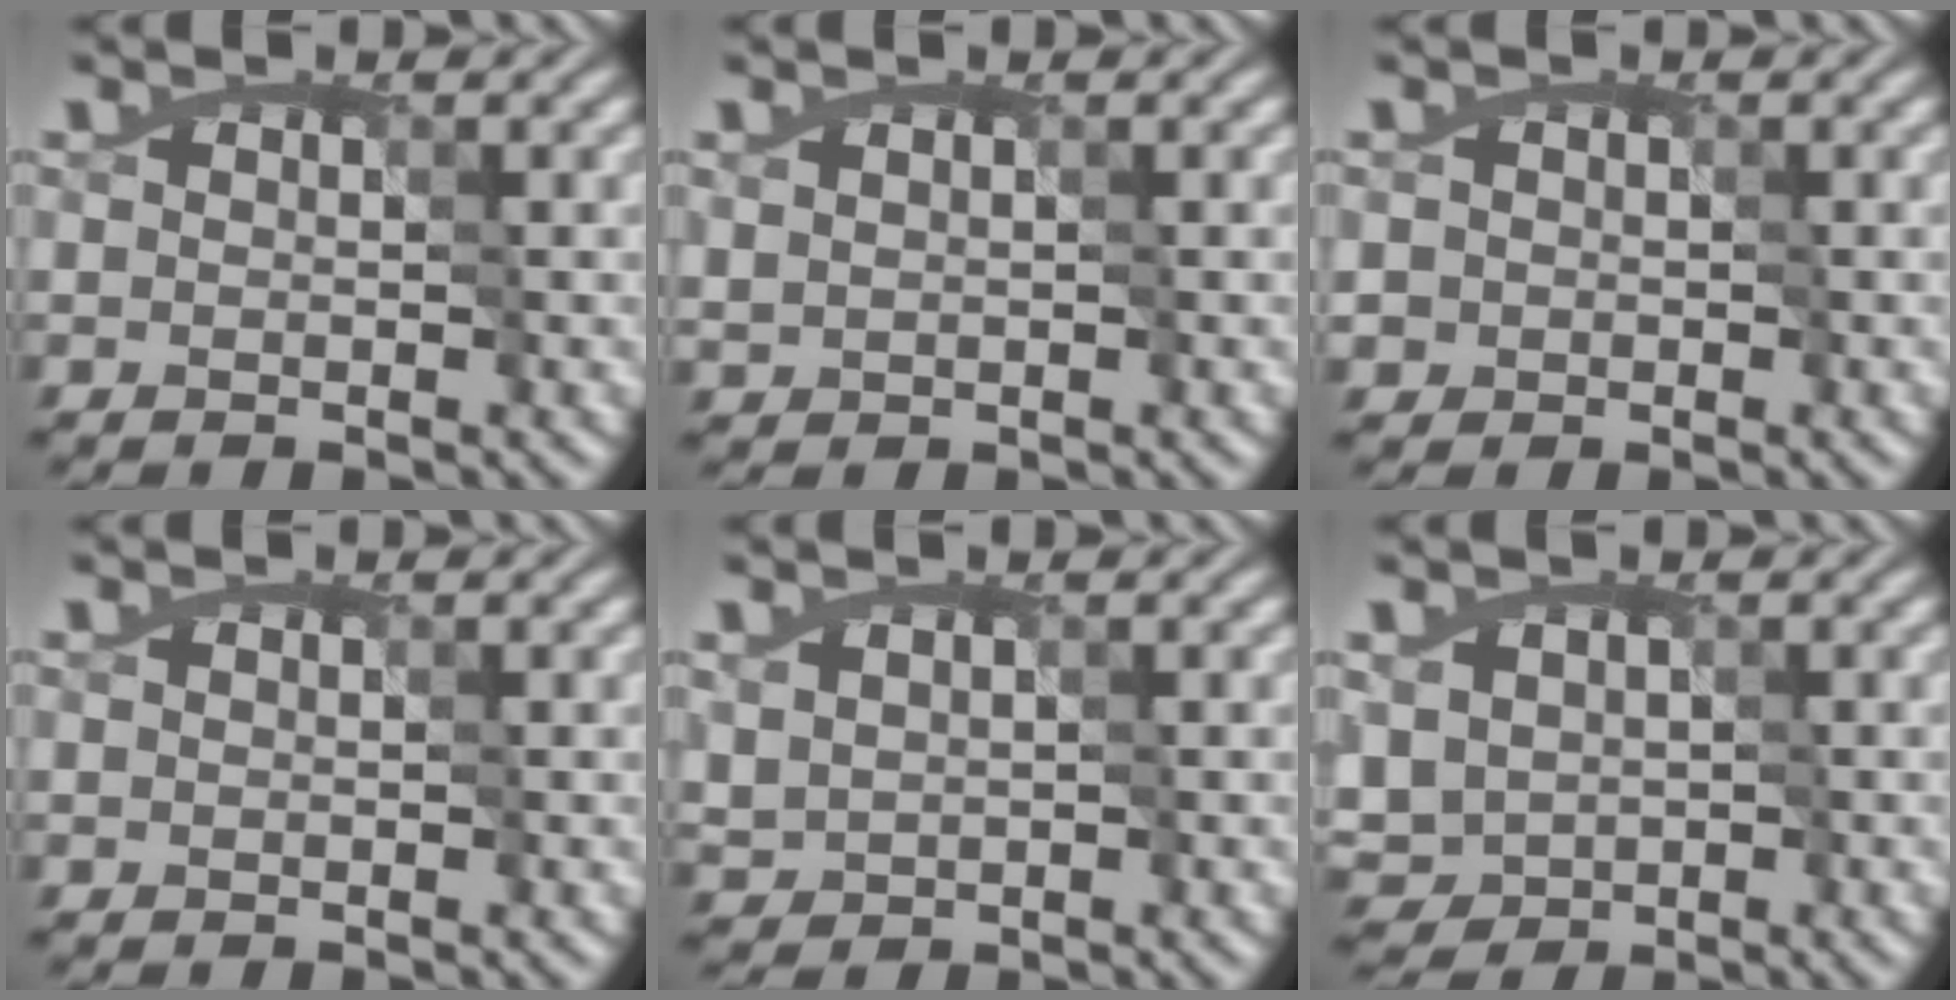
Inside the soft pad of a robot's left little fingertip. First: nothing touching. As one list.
[{"total": 0.7, "force": [0.3, 0.6, 0.3], "torque": [-0.018, -0.002, 0.018]}, {"total": 1.0, "force": [-0.4, 1.0, 0.0], "torque": [-0.010, -0.006, 0.005]}, {"total": 0.0}, {"total": 1.3, "force": [0.4, 1.1, 0.5], "torque": [-0.033, -0.007, 0.029]}, {"total": 2.5, "force": [-0.6, 2.3, 0.9], "torque": [-0.026, -0.011, 0.001]}]